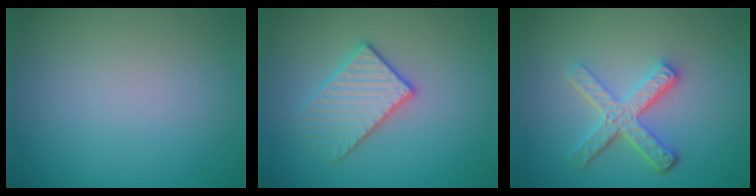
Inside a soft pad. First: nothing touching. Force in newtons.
{"total": 3.0, "press": 2.9, "slide": 0.8}
{"total": 4.9, "press": 3.6, "slide": 3.3}